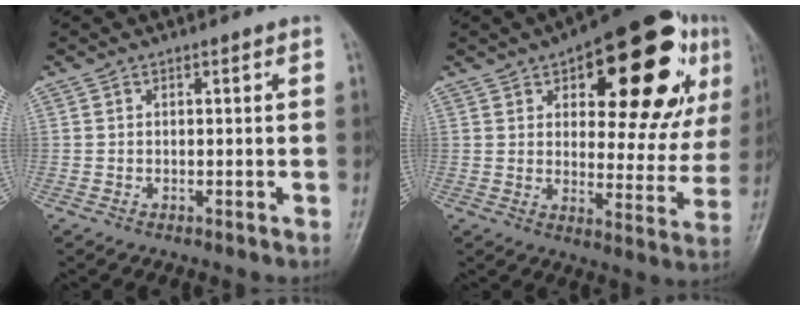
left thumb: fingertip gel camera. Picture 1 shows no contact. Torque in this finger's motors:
{"motor_torque": [2.26, 2.75, 1.58, -1.19, 0.15]}